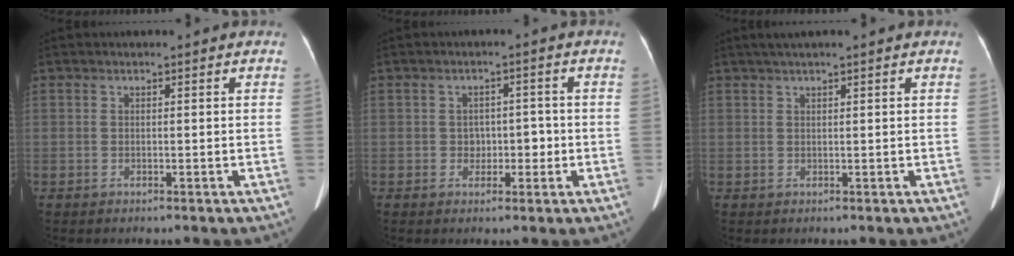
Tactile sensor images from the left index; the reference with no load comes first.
{"total": 3.3, "force": [-0.6, 2.4, 2.1], "torque": [-0.023, 0.014, -0.005]}
{"total": 3.1, "force": [2.3, -0.1, 2.0], "torque": [-0.033, 0.025, 0.042]}